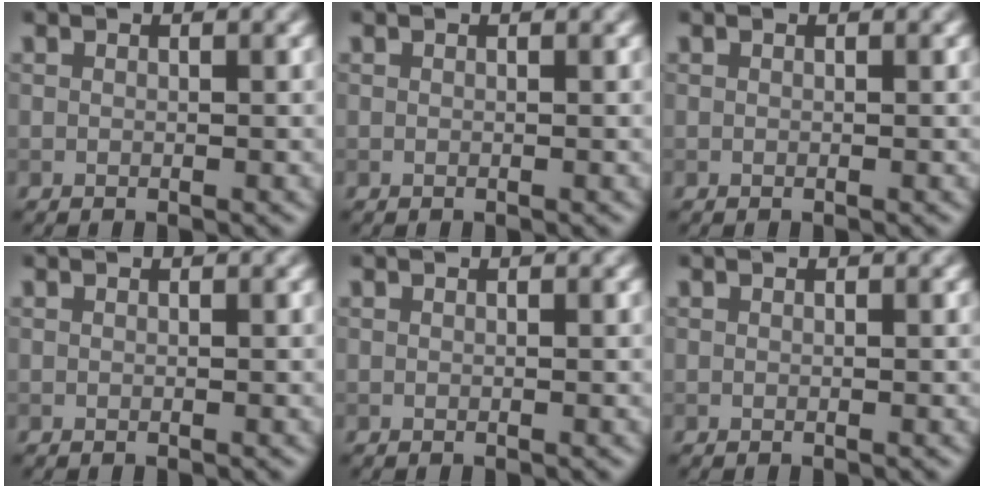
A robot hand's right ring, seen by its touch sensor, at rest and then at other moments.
{"total": 0.0}
{"total": 0.0}
{"total": 0.0}
{"total": 0.0}
{"total": 0.0}